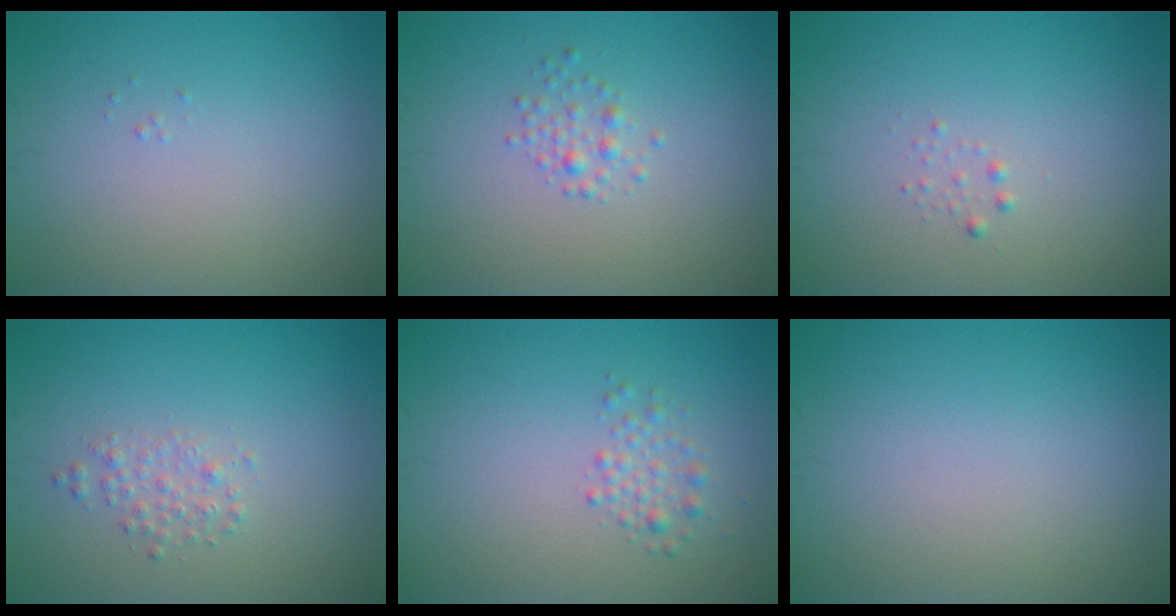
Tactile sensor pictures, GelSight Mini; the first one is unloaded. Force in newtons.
{"total": 1.3, "press": 1.3, "slide": 0.0}
{"total": 0.6, "press": 0.6, "slide": 0.0}
{"total": 1.4, "press": 1.4, "slide": 0.0}
{"total": 1.6, "press": 1.6, "slide": 0.1}
{"total": 0.0}